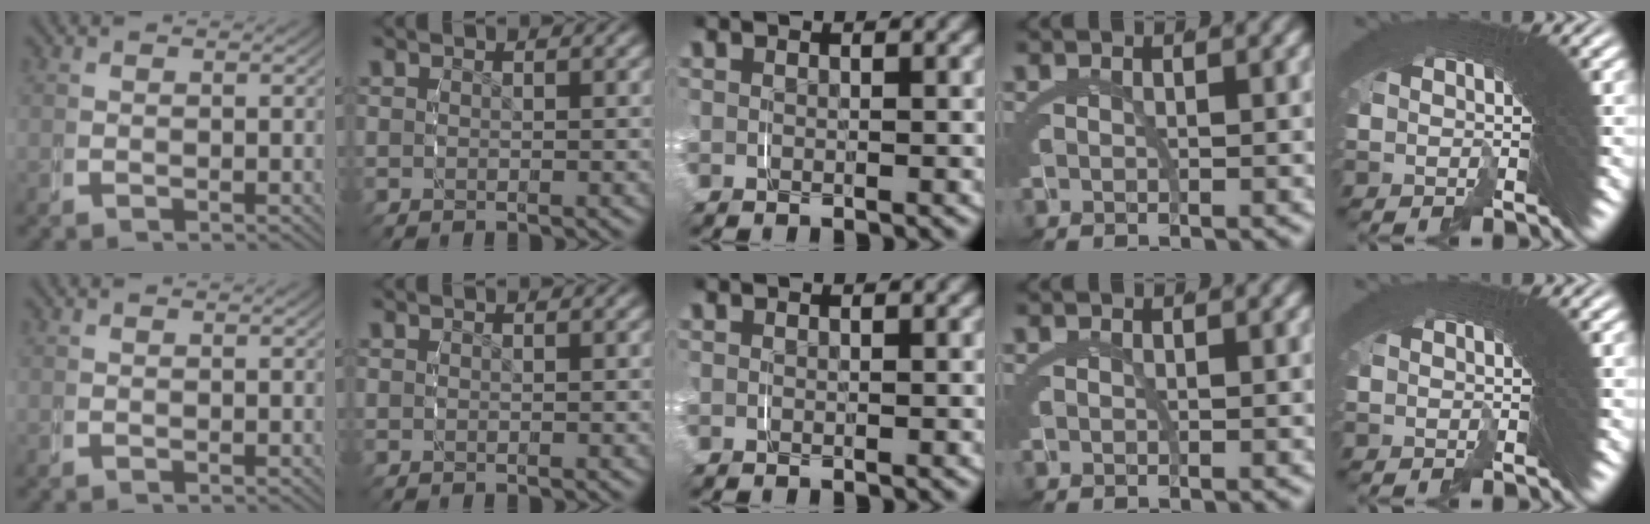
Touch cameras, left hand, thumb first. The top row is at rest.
{}